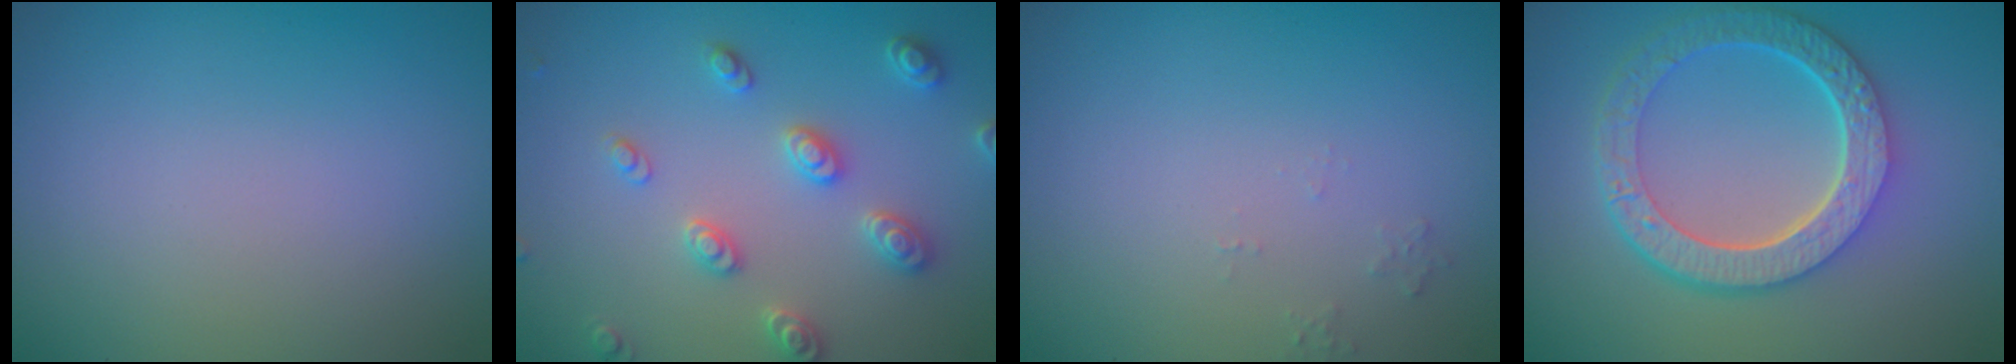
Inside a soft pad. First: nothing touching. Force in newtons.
{"total": 3.2, "press": 3.0, "slide": 0.9}
{"total": 0.8, "press": 0.7, "slide": 0.2}
{"total": 6.8, "press": 5.0, "slide": 4.6}